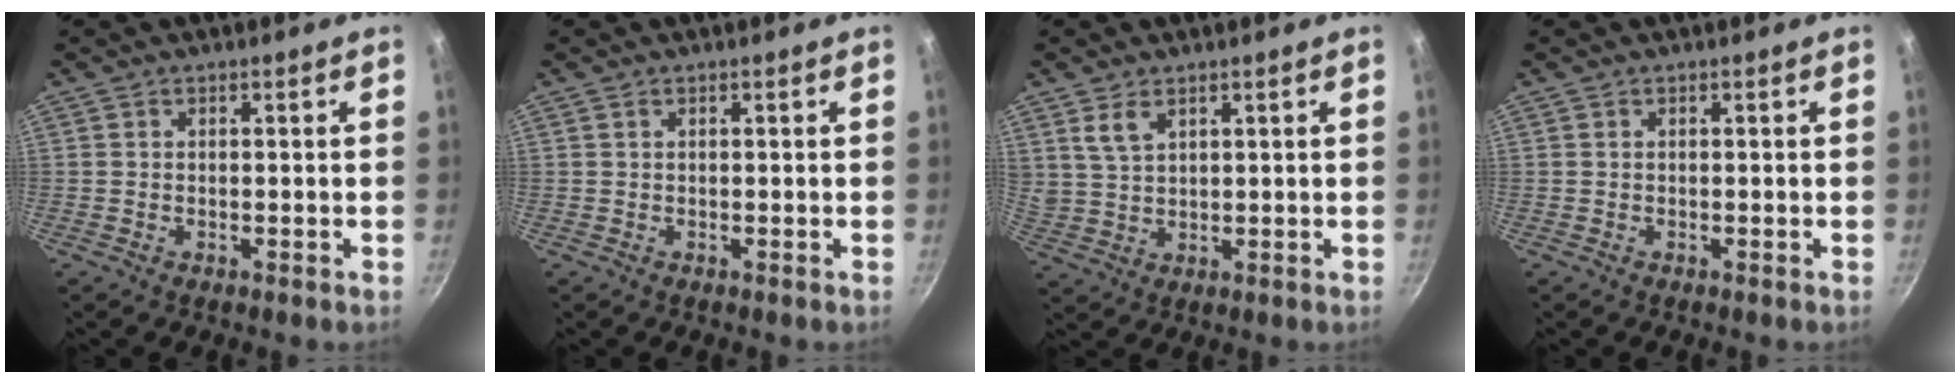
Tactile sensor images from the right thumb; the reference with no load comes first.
{"total": 0.0}
{"total": 5.0, "force": [2.7, 2.8, 3.1], "torque": [-0.055, -0.010, 0.060]}
{"total": 0.0}